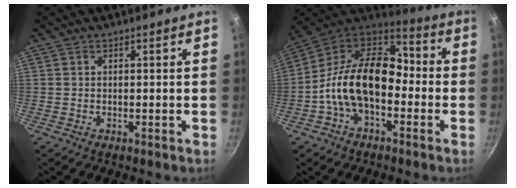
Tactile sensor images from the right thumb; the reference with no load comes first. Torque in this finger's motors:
{"motor_torque": [2.13, 2.40, 2.05, -0.70, 0.29]}